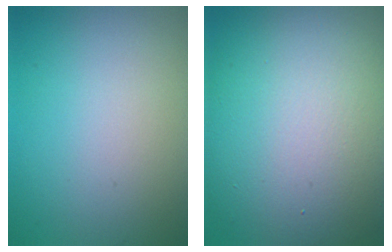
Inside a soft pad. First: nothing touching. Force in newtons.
{"total": 15.7, "press": 15.7, "slide": 0.9}